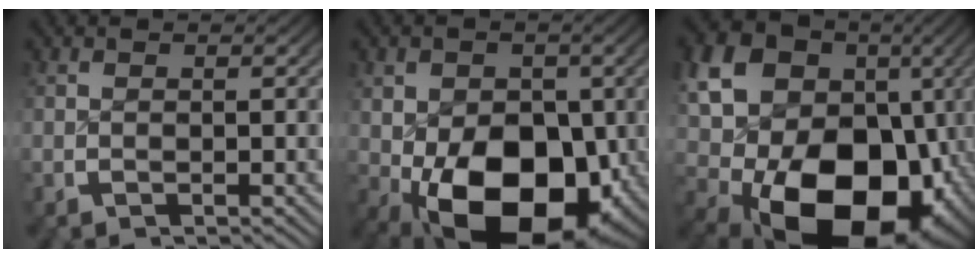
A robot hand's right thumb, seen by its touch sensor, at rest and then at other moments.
{"total": 16.1, "force": [-3.5, 10.6, 11.6], "torque": [-0.200, -0.081, -0.016]}
{"total": 27.7, "force": [-1.9, 21.0, 17.9], "torque": [-0.340, -0.076, -0.010]}